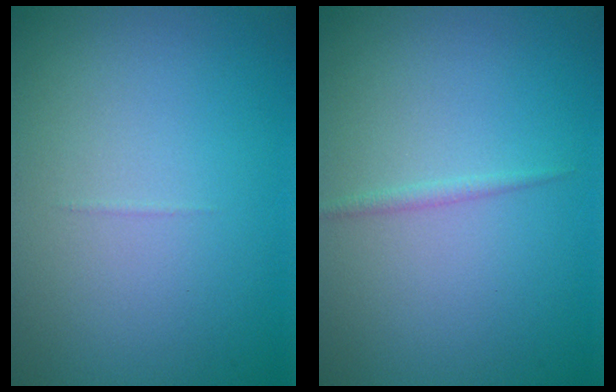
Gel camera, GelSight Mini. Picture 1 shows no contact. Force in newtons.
{"total": 0.7, "press": 0.7, "slide": 0.0}